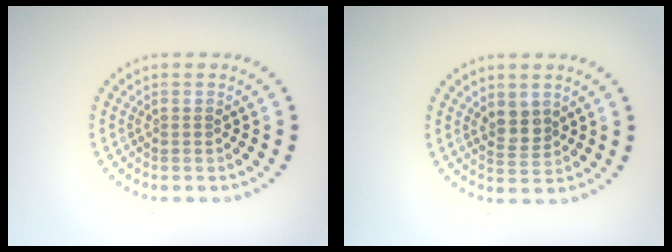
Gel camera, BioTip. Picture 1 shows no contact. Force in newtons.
{"total": 1.9, "press": 1.7, "slide": 0.9}